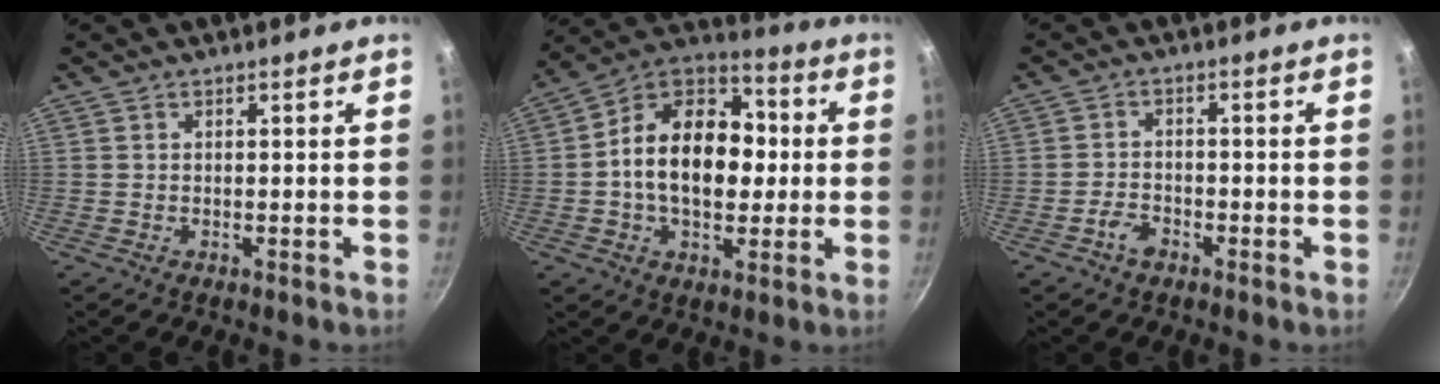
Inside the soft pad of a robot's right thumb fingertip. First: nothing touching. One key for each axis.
{"total": 19.2, "fx": -0.1, "fy": 13.1, "fz": 14.0, "tx": -0.195, "ty": 0.036, "tz": -0.021}
{"total": 3.2, "fx": -2.1, "fy": 1.8, "fz": 1.7, "tx": -0.031, "ty": 0.019, "tz": -0.040}